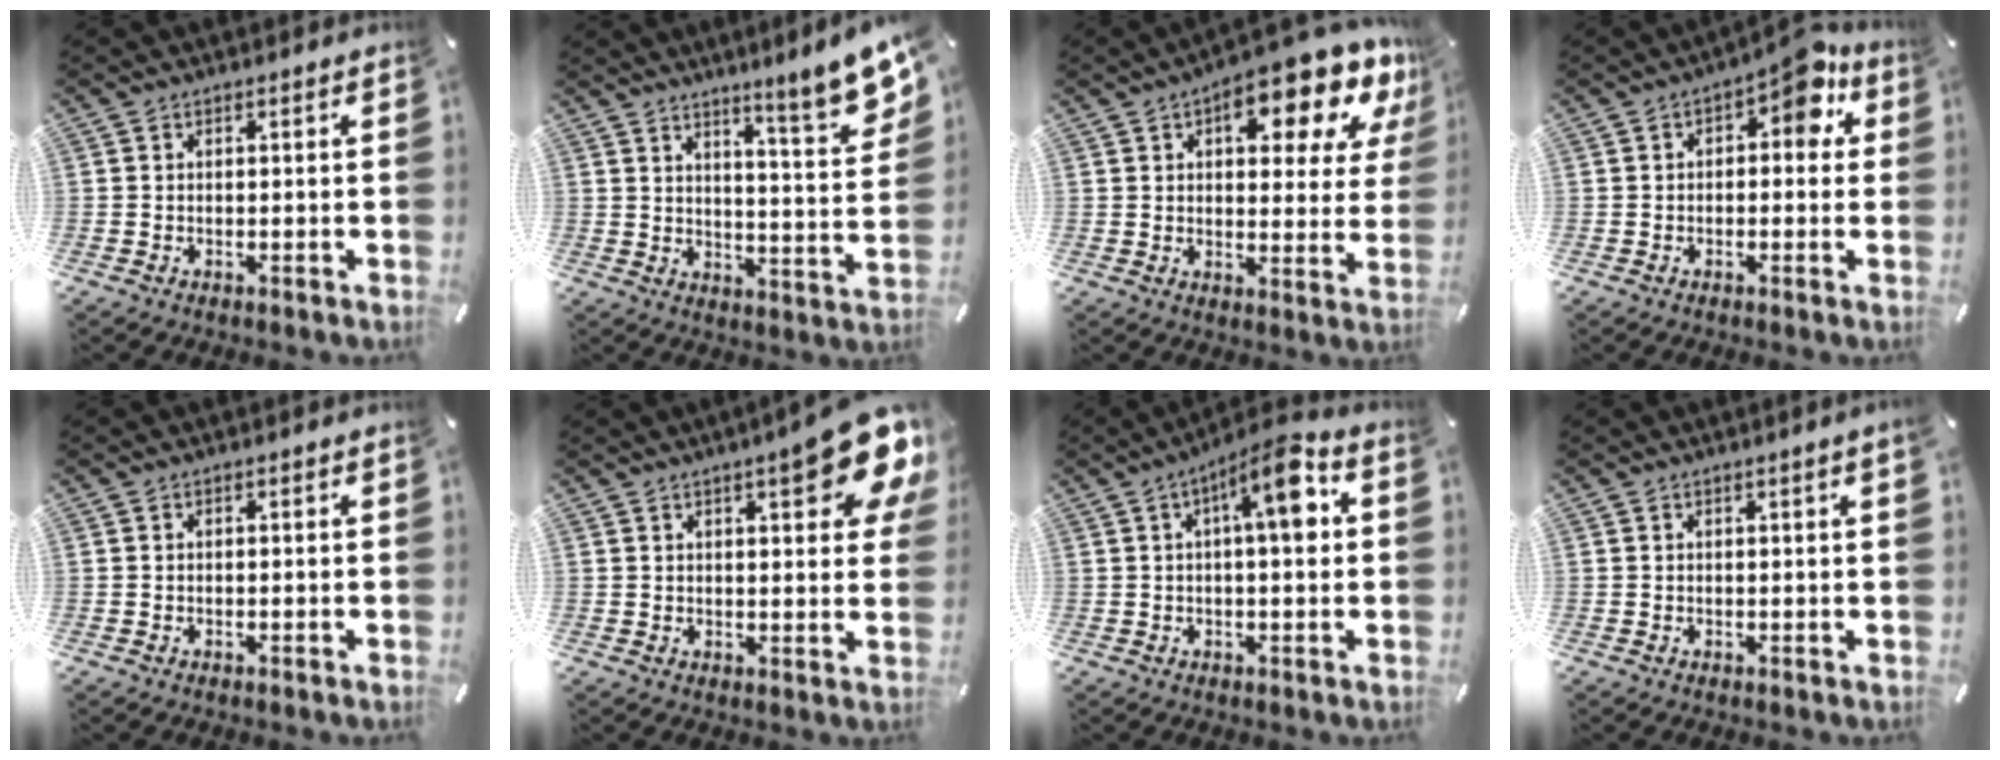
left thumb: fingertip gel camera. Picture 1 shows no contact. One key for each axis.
{"total": 10.5, "fx": 8.3, "fy": 0.7, "fz": 6.3, "tx": -0.097, "ty": -0.073, "tz": 0.135}
{"total": 17.6, "fx": 9.9, "fy": 7.5, "fz": 12.4, "tx": -0.152, "ty": -0.062, "tz": 0.157}
{"total": 7.8, "fx": 3.5, "fy": 3.8, "fz": 5.8, "tx": -0.074, "ty": -0.019, "tz": 0.051}
{"total": 0.0}
{"total": 14.7, "fx": 7.3, "fy": 3.9, "fz": 12.1, "tx": -0.161, "ty": -0.039, "tz": 0.115}
{"total": 11.2, "fx": 2.7, "fy": 3.0, "fz": 10.4, "tx": -0.157, "ty": -0.003, "tz": 0.035}
{"total": 1.2, "fx": 0.5, "fy": -0.1, "fz": 1.1, "tx": -0.020, "ty": -0.002, "tz": 0.008}